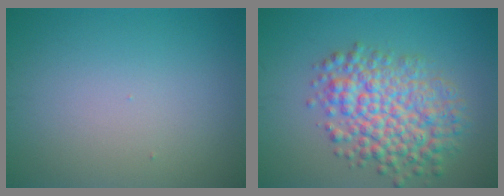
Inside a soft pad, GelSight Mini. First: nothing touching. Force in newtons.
{"total": 7.2, "press": 7.2, "slide": 0.2}